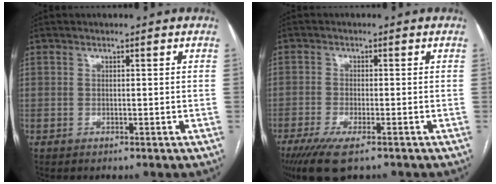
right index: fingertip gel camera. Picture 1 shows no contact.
{"total": 7.2, "force": [-4.8, 1.3, 5.2], "torque": [-0.089, -0.019, -0.077]}